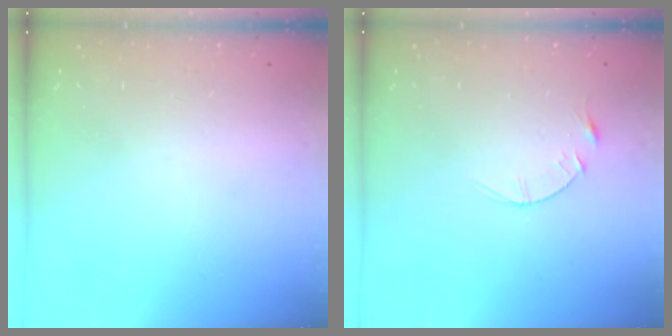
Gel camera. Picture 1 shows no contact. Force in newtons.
{"total": 3.1, "press": 3.1, "slide": 0.4}